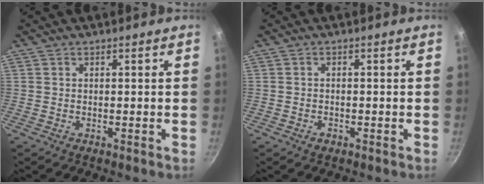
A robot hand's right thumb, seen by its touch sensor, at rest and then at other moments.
{"total": 1.4, "force": [-0.8, 0.9, 0.7], "torque": [-0.012, 0.005, -0.014]}